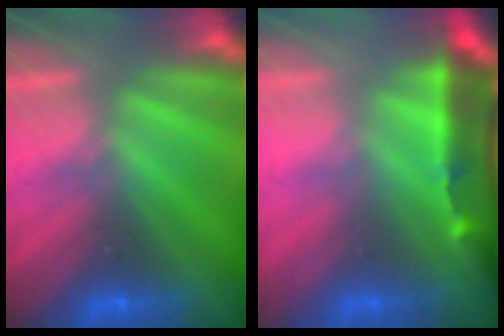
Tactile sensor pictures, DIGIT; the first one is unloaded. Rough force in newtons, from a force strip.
{"total": 3.9}